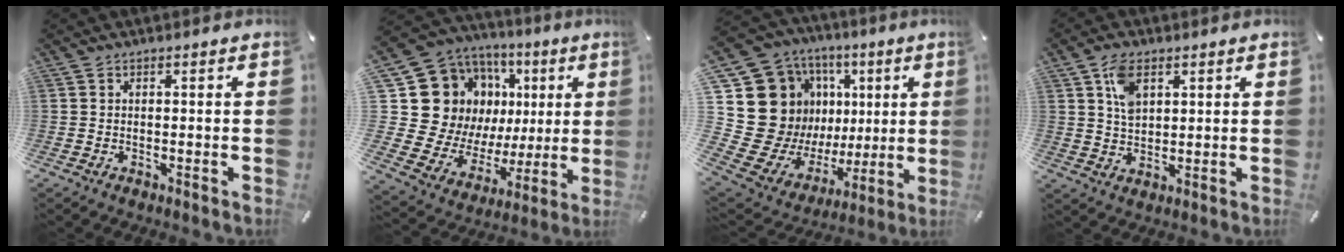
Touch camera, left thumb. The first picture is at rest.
{"total": 21.0, "force": [6.8, 17.6, 9.2], "torque": [-0.168, -0.066, 0.159]}
{"total": 24.5, "force": [5.5, 20.1, 12.9], "torque": [-0.223, -0.061, 0.152]}
{"total": 6.5, "force": [2.8, 4.2, 4.1], "torque": [-0.074, 0.002, 0.051]}